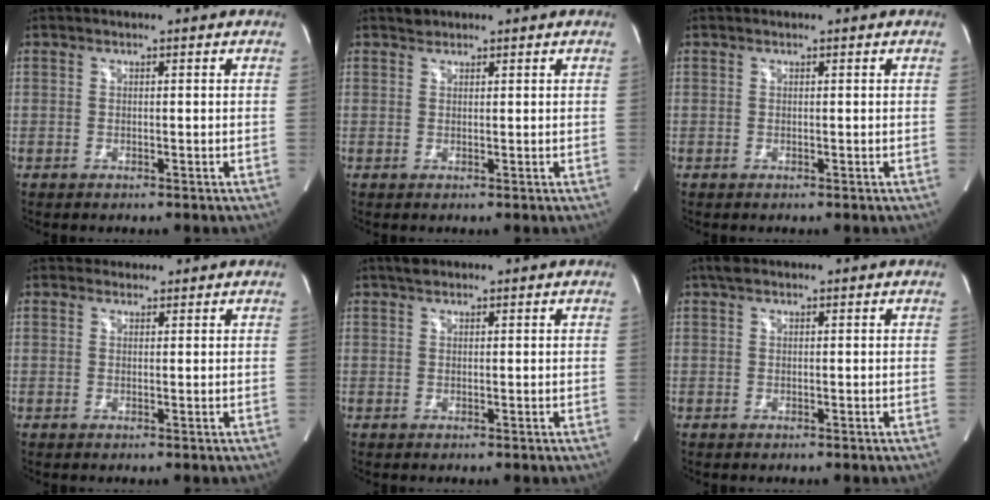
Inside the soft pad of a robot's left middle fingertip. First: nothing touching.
{"total": 0.9, "force": [0.8, 0.5, 0.0], "torque": [0.001, 0.003, 0.012]}
{"total": 0.0}
{"total": 1.4, "force": [1.1, 0.8, -0.2], "torque": [0.005, 0.012, 0.014]}
{"total": 1.4, "force": [1.0, 0.7, 0.6], "torque": [-0.015, 0.013, 0.018]}
{"total": 1.4, "force": [1.0, 0.7, 0.8], "torque": [-0.020, 0.020, 0.017]}